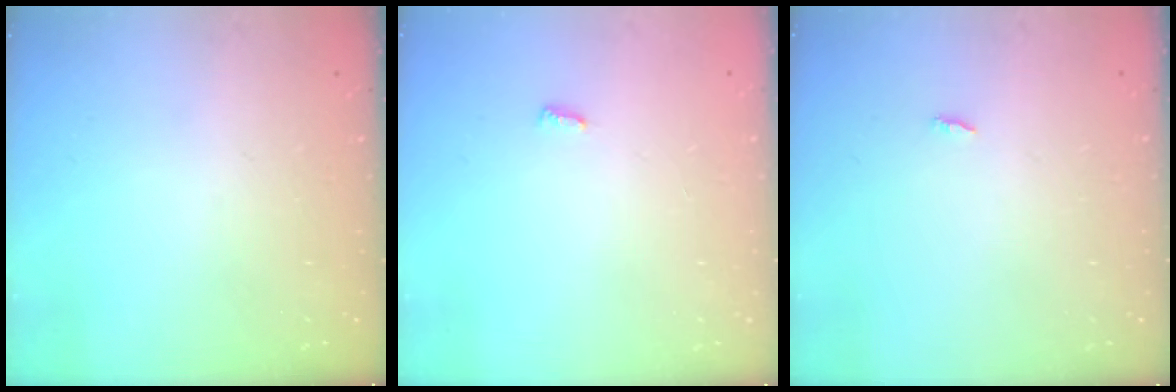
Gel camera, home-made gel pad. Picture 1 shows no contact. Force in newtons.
{"total": 2.8, "press": 2.8, "slide": 0.4}
{"total": 1.8, "press": 1.8, "slide": 0.2}